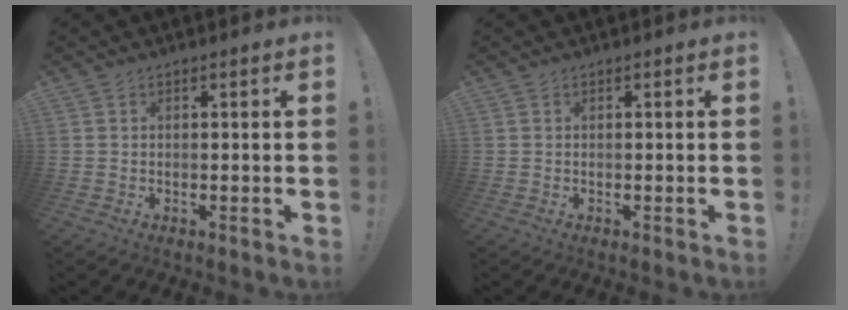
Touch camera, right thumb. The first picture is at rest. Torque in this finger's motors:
{"motor_torque": [-0.04, 0.04, 0.08, -0.08, 0.05]}